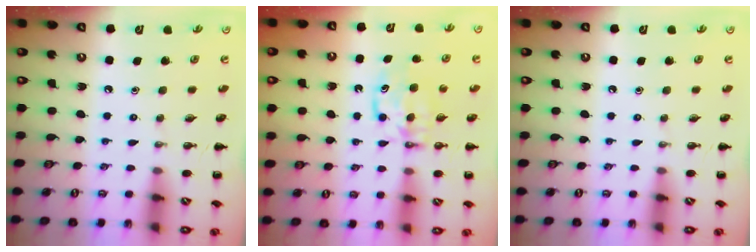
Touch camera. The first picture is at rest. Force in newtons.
{"total": 7.0, "press": 6.9, "slide": 1.0}
{"total": 0.0}